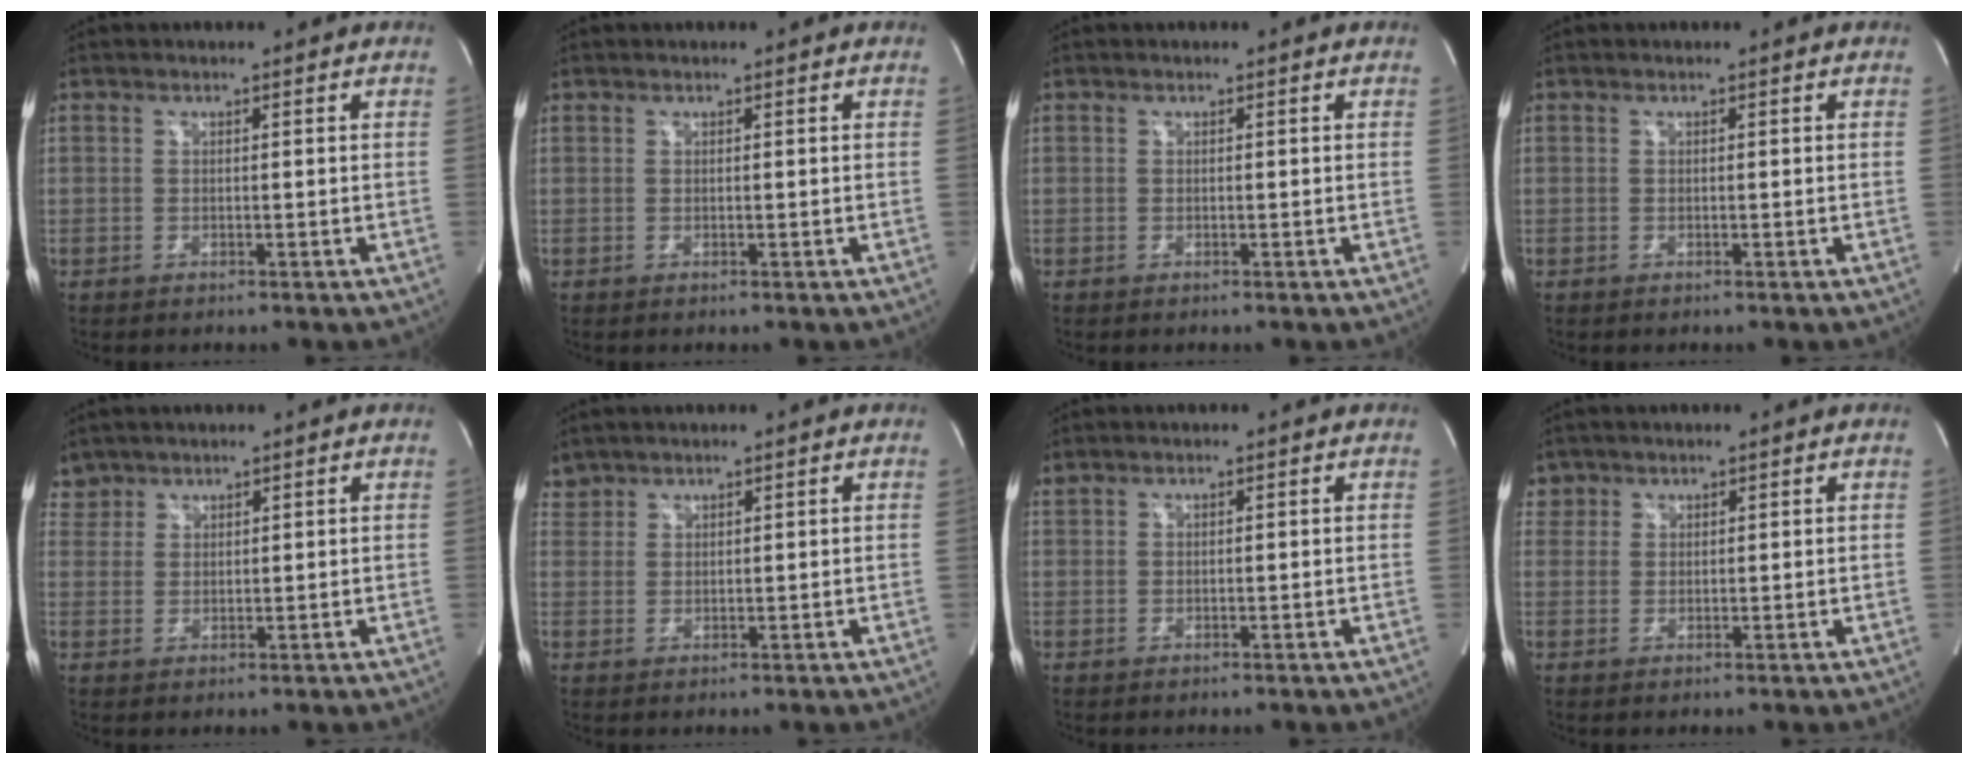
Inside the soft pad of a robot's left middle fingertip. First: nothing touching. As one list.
[{"total": 0.0}, {"total": 0.0}, {"total": 0.0}, {"total": 2.7, "force": [2.4, 1.2, -0.5], "torque": [0.011, 0.010, 0.048]}, {"total": 2.2, "force": [2.1, 0.6, -0.3], "torque": [0.002, 0.013, 0.046]}, {"total": 0.8, "force": [0.8, 0.0, 0.2], "torque": [-0.019, 0.016, 0.026]}, {"total": 2.1, "force": [1.6, 1.4, -0.4], "torque": [0.015, 0.009, 0.026]}]